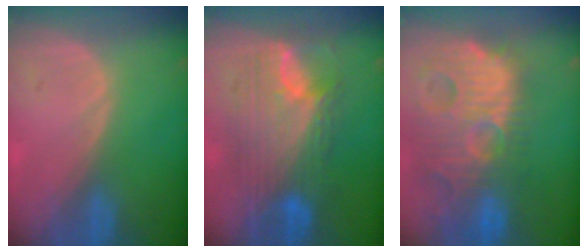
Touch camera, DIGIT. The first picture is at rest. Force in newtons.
{"total": 11.1, "press": 11.1, "slide": 1.1}
{"total": 14.9, "press": 12.8, "slide": 7.6}